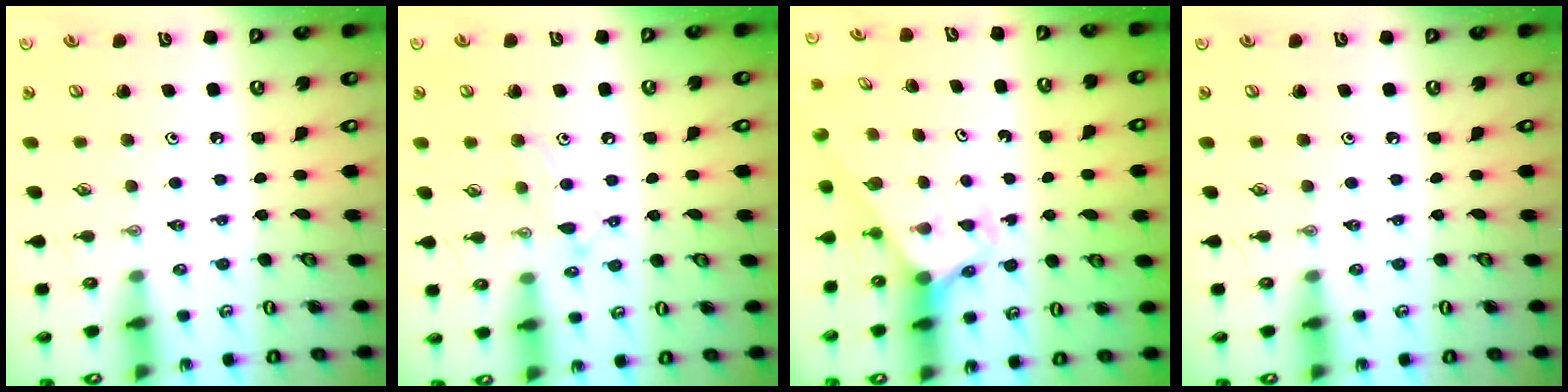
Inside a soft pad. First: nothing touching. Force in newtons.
{"total": 9.4, "press": 9.4, "slide": 0.8}
{"total": 2.5, "press": 2.5, "slide": 0.1}
{"total": 0.0}